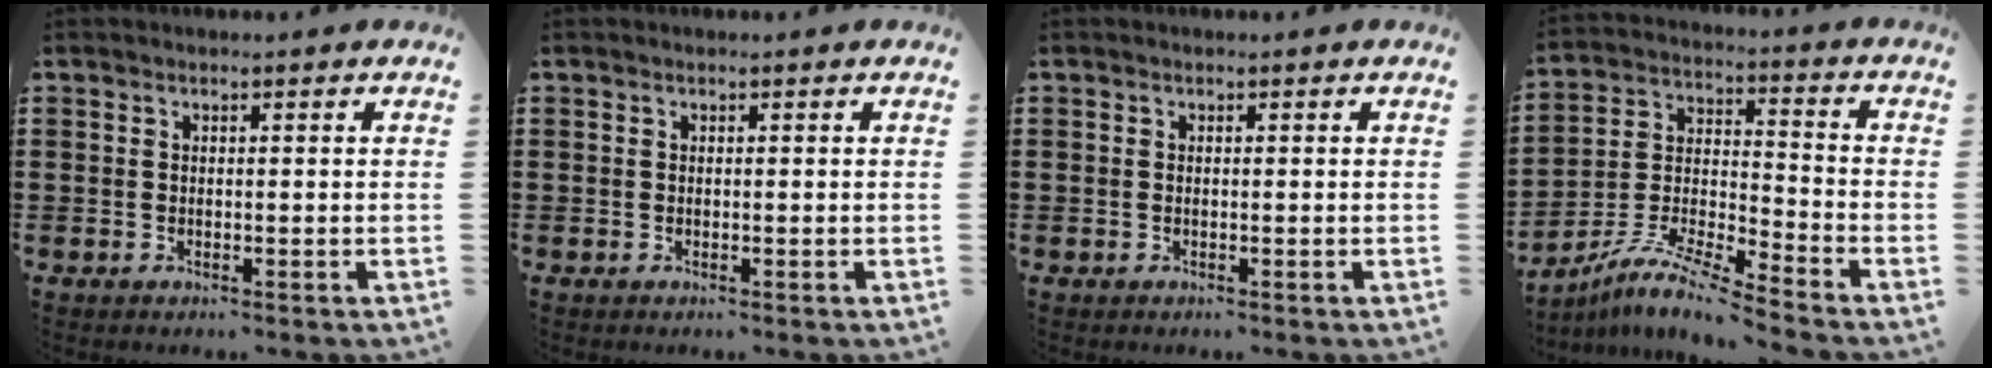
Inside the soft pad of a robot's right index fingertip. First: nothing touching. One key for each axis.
{"total": 0.0}
{"total": 0.0}
{"total": 8.4, "fx": -7.8, "fy": 0.1, "fz": 3.2, "tx": -0.074, "ty": -0.006, "tz": -0.161}